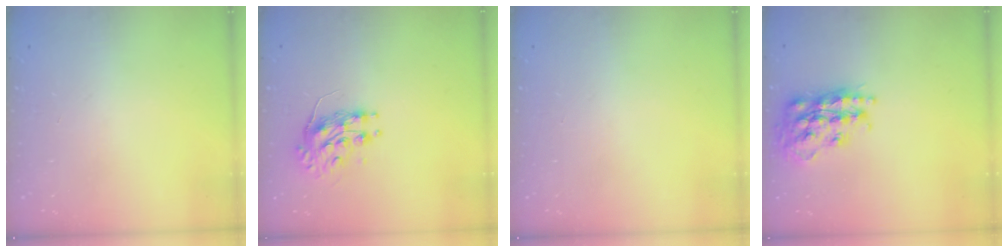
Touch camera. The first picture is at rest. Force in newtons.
{"total": 8.7, "press": 8.7, "slide": 0.8}
{"total": 0.0}
{"total": 19.5, "press": 19.4, "slide": 1.3}